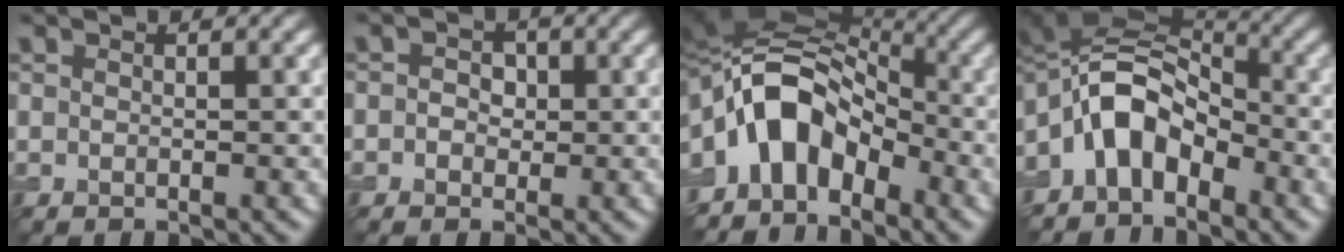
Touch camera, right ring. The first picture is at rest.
{"total": 1.7, "force": [0.1, 1.5, 0.8], "torque": [0.001, 0.006, -0.015]}
{"total": 9.0, "force": [-3.3, 5.8, 6.1], "torque": [-0.097, 0.021, -0.071]}
{"total": 7.5, "force": [-3.1, 4.7, 4.9], "torque": [-0.079, 0.020, -0.070]}